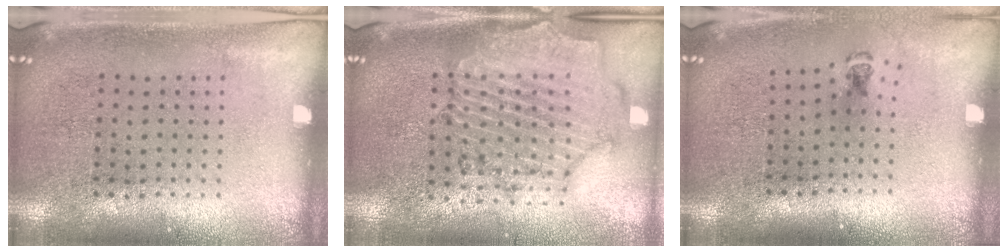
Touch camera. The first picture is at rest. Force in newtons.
{"total": 1.6, "press": 1.6, "slide": 0.3}
{"total": 0.5, "press": 0.4, "slide": 0.4}